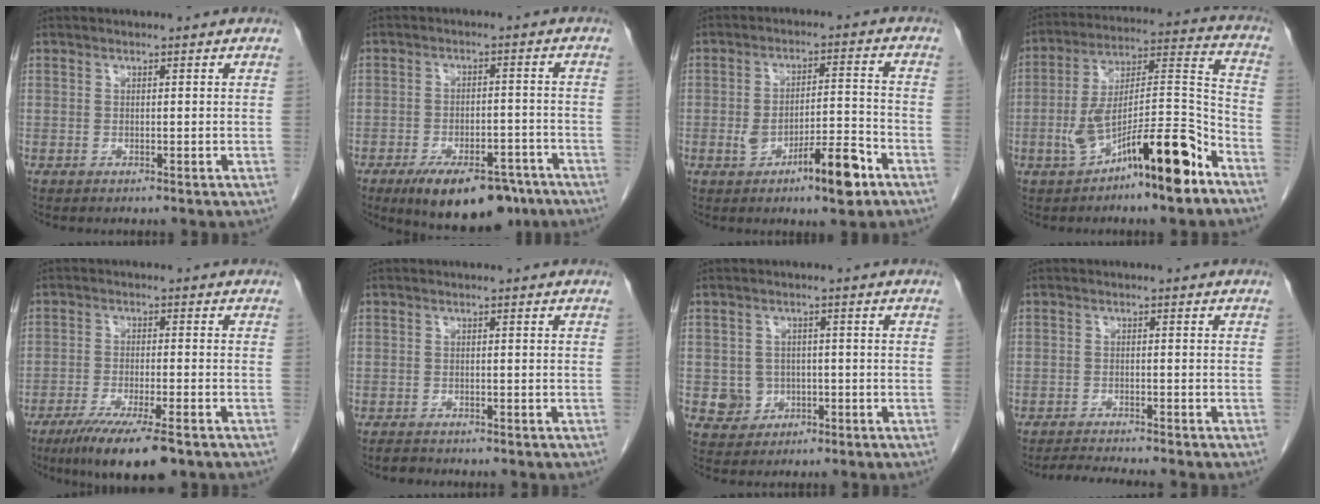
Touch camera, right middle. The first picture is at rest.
{"total": 12.7, "force": [-9.1, 5.0, 7.4], "torque": [-0.103, 0.001, -0.136]}
{"total": 9.0, "force": [-4.4, 1.8, 7.6], "torque": [-0.121, 0.010, -0.063]}
{"total": 16.4, "force": [-8.7, 2.5, 13.7], "torque": [-0.237, 0.016, -0.138]}
{"total": 10.4, "force": [-7.1, 1.2, 7.5], "torque": [-0.123, -0.024, -0.111]}
{"total": 1.4, "force": [-1.3, 0.4, 0.3], "torque": [-0.013, -0.005, -0.020]}
{"total": 3.9, "force": [-0.8, 3.8, 0.6], "torque": [0.001, 0.010, -0.005]}
{"total": 4.3, "force": [-4.1, -0.7, 1.3], "torque": [-0.024, -0.019, -0.067]}